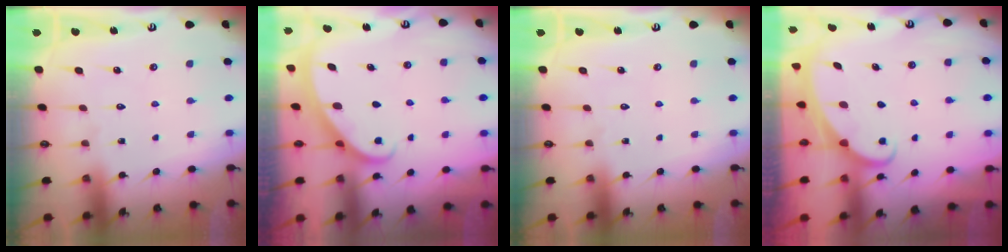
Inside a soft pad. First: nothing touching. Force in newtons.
{"total": 1.7, "press": 1.7, "slide": 0.1}
{"total": 0.0}
{"total": 1.7, "press": 1.7, "slide": 0.1}